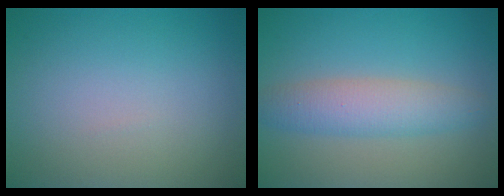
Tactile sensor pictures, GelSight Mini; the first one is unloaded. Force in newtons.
{"total": 4.0, "press": 4.0, "slide": 0.0}